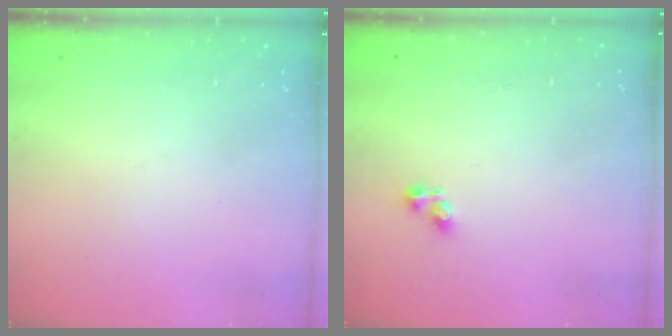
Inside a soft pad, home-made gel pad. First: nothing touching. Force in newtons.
{"total": 3.0, "press": 2.9, "slide": 0.6}